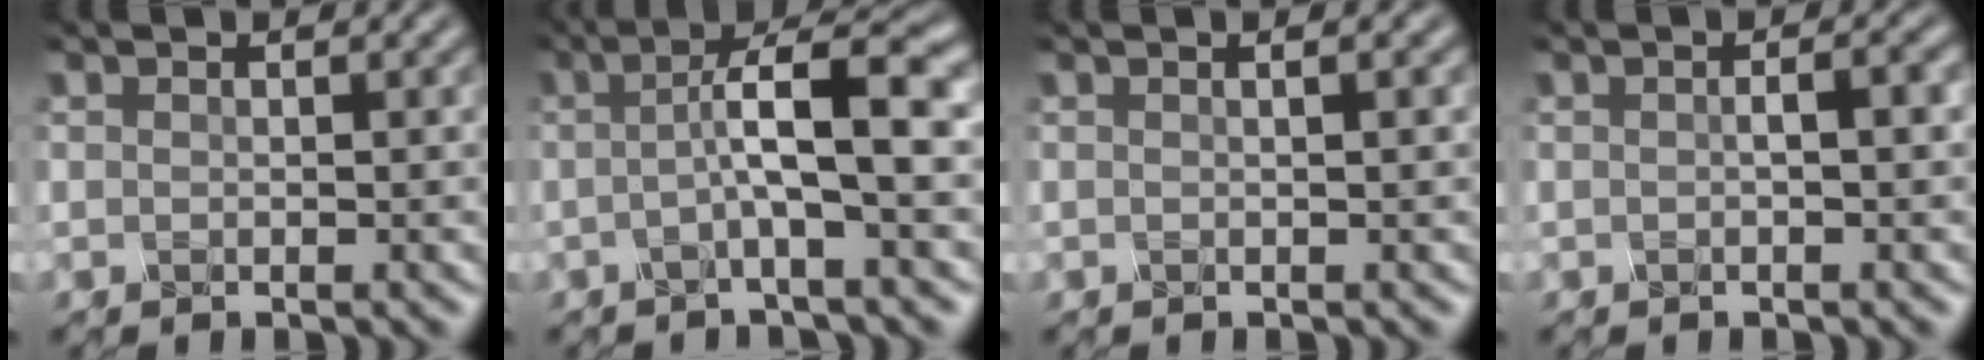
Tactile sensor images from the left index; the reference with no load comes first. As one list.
[{"total": 5.8, "force": [-0.4, 1.1, 5.7], "torque": [-0.091, 0.011, -0.012]}, {"total": 3.1, "force": [1.1, 1.6, 2.4], "torque": [-0.012, 0.015, -0.010]}, {"total": 1.8, "force": [-0.2, 0.6, 1.7], "torque": [-0.015, 0.000, -0.006]}]